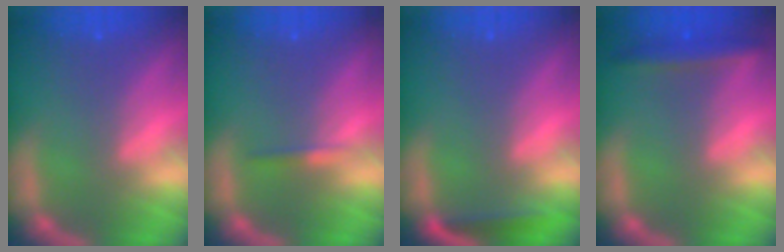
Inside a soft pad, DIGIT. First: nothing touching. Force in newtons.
{"total": 0.9}
{"total": 1.9}
{"total": 2.9}